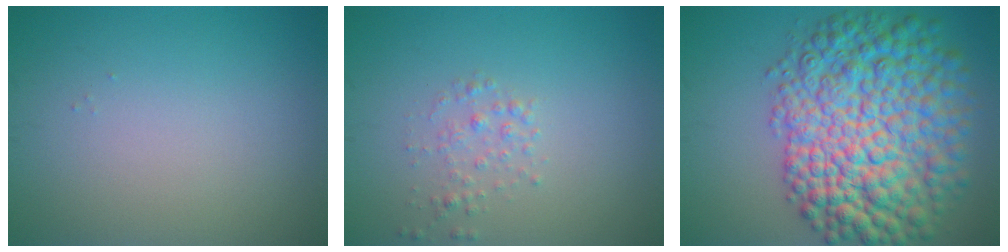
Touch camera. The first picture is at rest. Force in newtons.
{"total": 1.4, "press": 1.4, "slide": 0.0}
{"total": 12.8, "press": 12.8, "slide": 0.4}